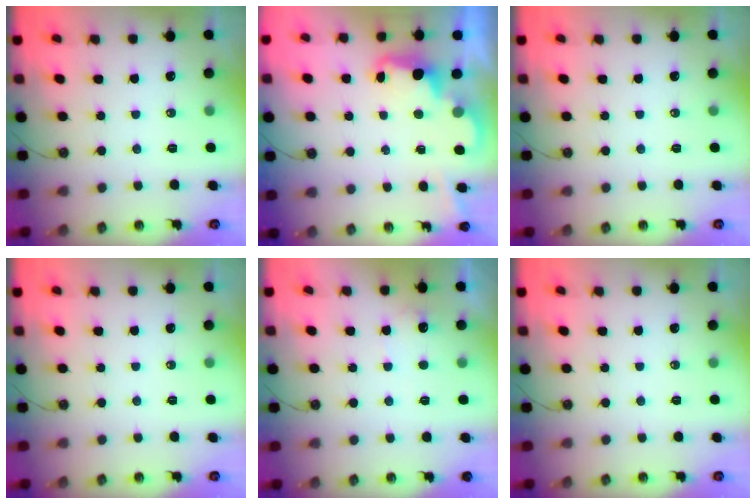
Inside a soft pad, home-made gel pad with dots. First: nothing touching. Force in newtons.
{"total": 2.4, "press": 2.3, "slide": 0.5}
{"total": 0.0}
{"total": 0.0}
{"total": 4.6, "press": 4.6, "slide": 0.3}
{"total": 0.0}